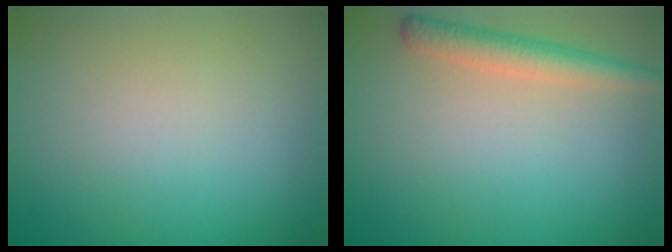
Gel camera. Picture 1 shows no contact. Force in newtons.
{"total": 3.0, "press": 3.0, "slide": 0.2}